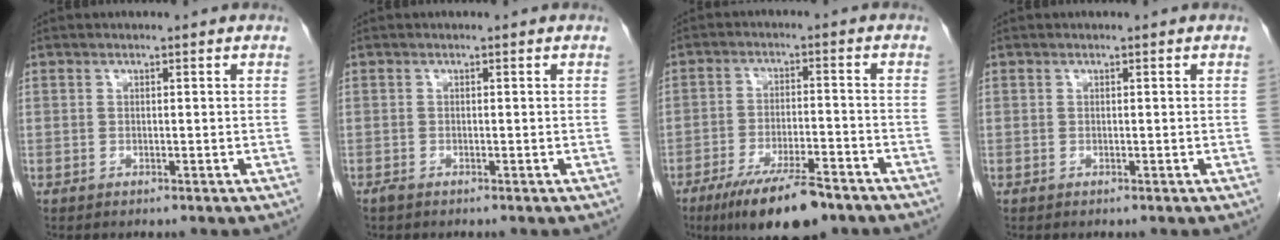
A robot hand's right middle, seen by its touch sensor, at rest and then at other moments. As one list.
[{"total": 0.6, "force": [-0.5, 0.1, 0.2], "torque": [-0.010, -0.001, -0.010]}, {"total": 11.8, "force": [-8.4, 2.7, 7.9], "torque": [-0.132, -0.020, -0.139]}, {"total": 0.0}]